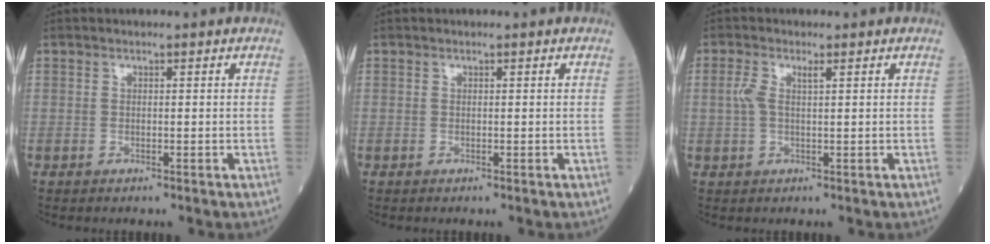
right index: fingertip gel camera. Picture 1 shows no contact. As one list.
[{"total": 0.0}, {"total": 2.9, "force": [0.9, 0.8, 2.6], "torque": [-0.070, 0.018, 0.021]}]